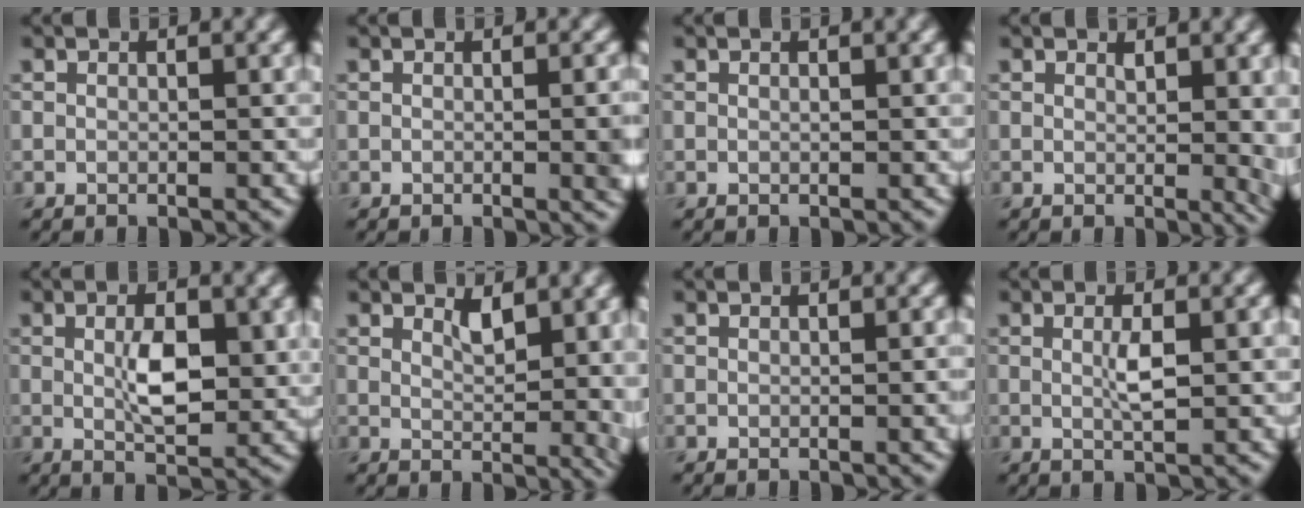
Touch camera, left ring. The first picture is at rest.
{"total": 2.7, "force": [-0.2, 0.7, 2.6], "torque": [-0.026, 0.001, -0.004]}
{"total": 0.5, "force": [0.2, 0.1, 0.5], "torque": [-0.007, 0.002, 0.003]}
{"total": 2.4, "force": [0.8, 0.8, 2.1], "torque": [-0.021, -0.007, 0.017]}
{"total": 4.7, "force": [0.5, 2.0, 4.3], "torque": [-0.081, -0.002, 0.012]}
{"total": 3.3, "force": [1.6, 1.1, 2.7], "torque": [-0.042, -0.006, 0.030]}
{"total": 1.2, "force": [-0.1, 0.3, 1.1], "torque": [-0.013, 0.000, -0.002]}
{"total": 2.5, "force": [0.2, 0.5, 2.4], "torque": [-0.047, 0.001, 0.003]}